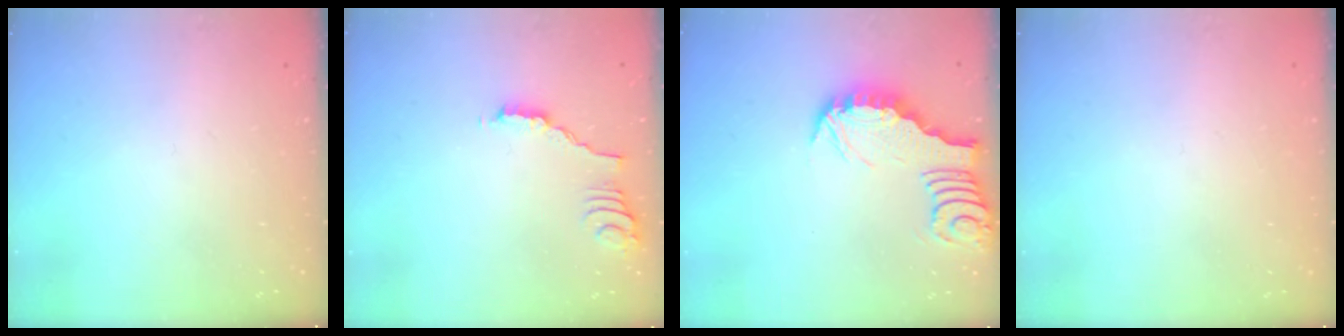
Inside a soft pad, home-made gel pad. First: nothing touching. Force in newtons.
{"total": 2.0, "press": 2.0, "slide": 0.5}
{"total": 3.2, "press": 3.2, "slide": 0.3}
{"total": 0.0}